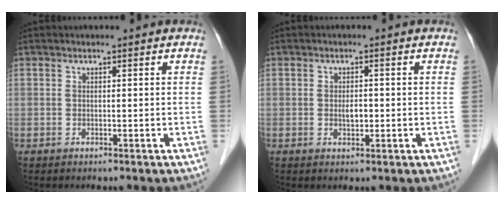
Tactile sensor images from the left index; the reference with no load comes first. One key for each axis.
{"total": 1.7, "fx": -0.4, "fy": 0.8, "fz": 1.5, "tx": -0.027, "ty": -0.004, "tz": -0.005}